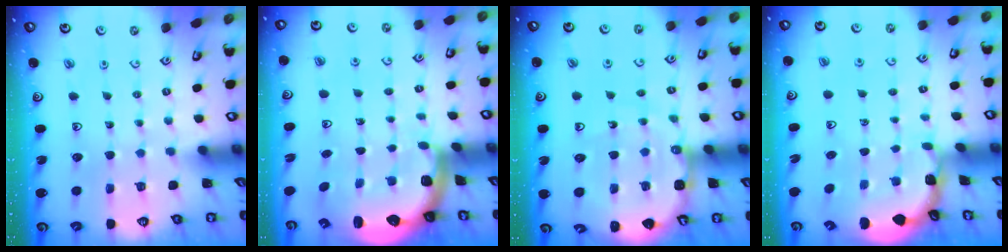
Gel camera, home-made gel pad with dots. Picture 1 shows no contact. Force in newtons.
{"total": 2.8, "press": 2.4, "slide": 1.4}
{"total": 8.6, "press": 8.5, "slide": 0.8}
{"total": 1.5, "press": 1.5, "slide": 0.1}